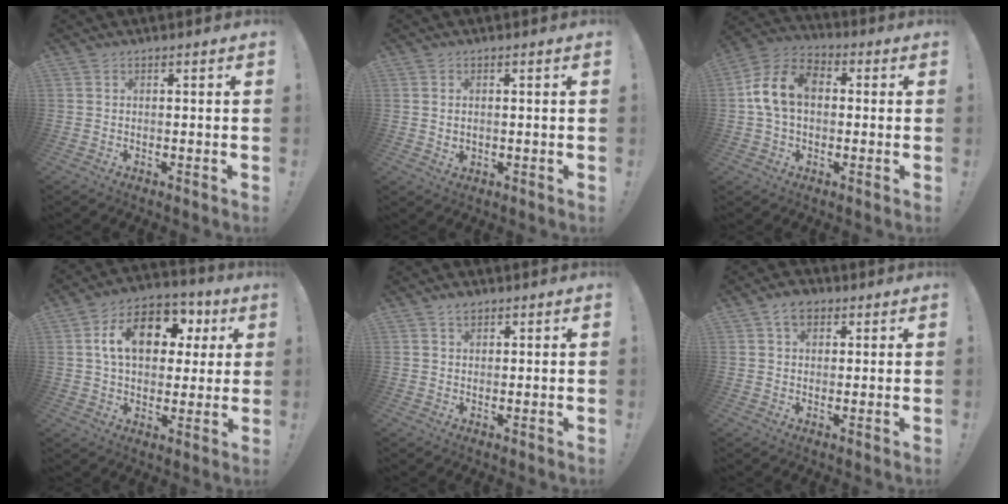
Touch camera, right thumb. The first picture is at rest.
{"total": 1.6, "force": [0.7, 0.9, 1.2], "torque": [-0.021, 0.000, 0.011]}
{"total": 13.2, "force": [1.5, 9.2, 9.4], "torque": [-0.179, 0.021, 0.031]}
{"total": 16.4, "force": [5.0, 10.8, 11.3], "torque": [-0.175, -0.003, 0.090]}
{"total": 2.7, "force": [1.8, 1.8, 1.1], "torque": [-0.002, -0.009, 0.030]}
{"total": 5.8, "force": [2.9, 4.0, 3.1], "torque": [-0.047, -0.001, 0.053]}